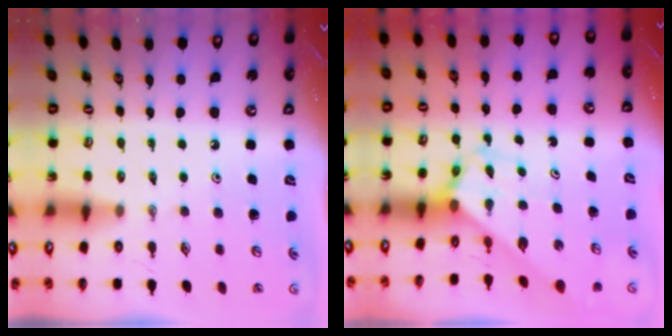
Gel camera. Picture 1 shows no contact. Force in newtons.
{"total": 2.7, "press": 2.7, "slide": 0.2}